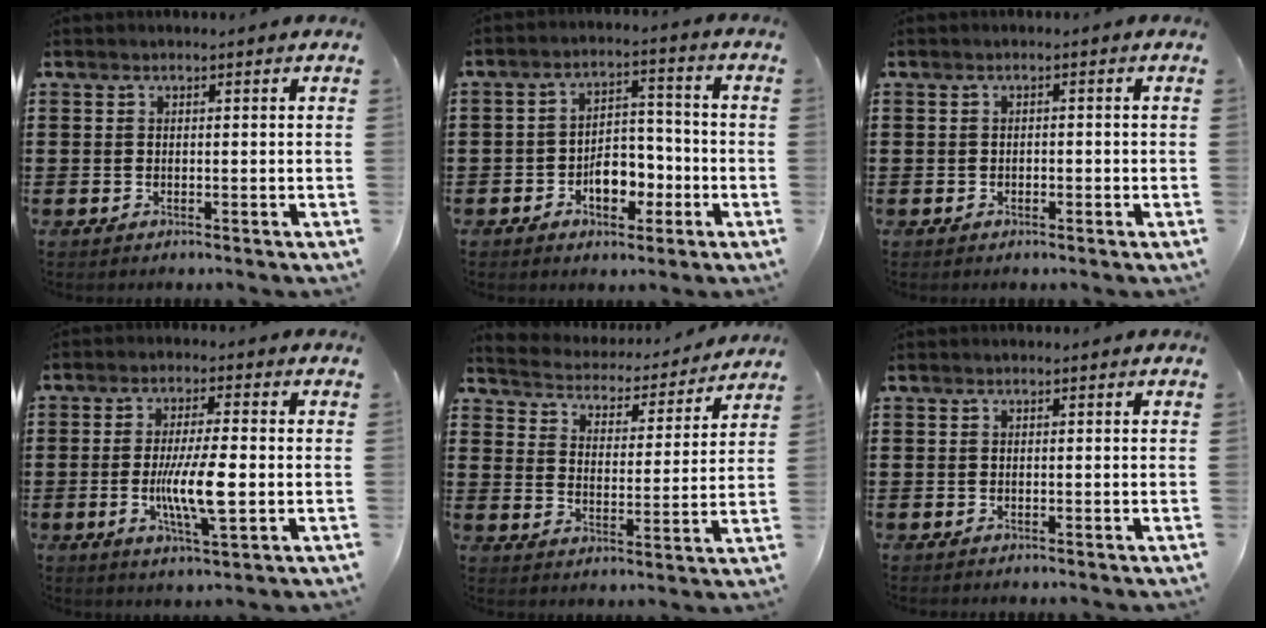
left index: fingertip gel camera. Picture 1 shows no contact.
{"total": 6.0, "force": [-2.5, 3.7, 3.9], "torque": [-0.053, 0.007, -0.049]}
{"total": 0.8, "force": [-0.6, 0.4, 0.2], "torque": [-0.008, 0.000, -0.014]}
{"total": 8.4, "force": [-1.3, 1.8, 8.1], "torque": [-0.157, -0.009, -0.025]}
{"total": 3.2, "force": [3.2, 0.3, -0.1], "torque": [-0.022, -0.031, 0.046]}
{"total": 0.0}